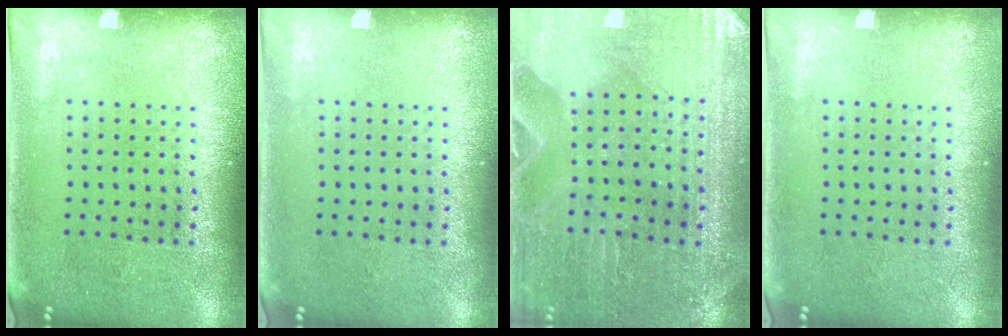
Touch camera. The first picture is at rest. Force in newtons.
{"total": 0.0}
{"total": 1.2, "press": 1.2, "slide": 0.0}
{"total": 0.0}